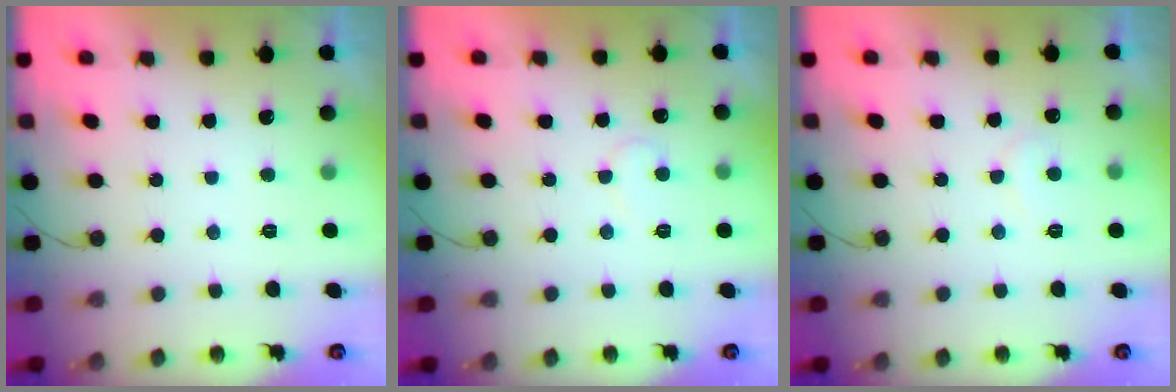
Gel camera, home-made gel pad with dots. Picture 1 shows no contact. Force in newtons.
{"total": 6.8, "press": 6.8, "slide": 0.5}
{"total": 5.9, "press": 5.9, "slide": 0.3}